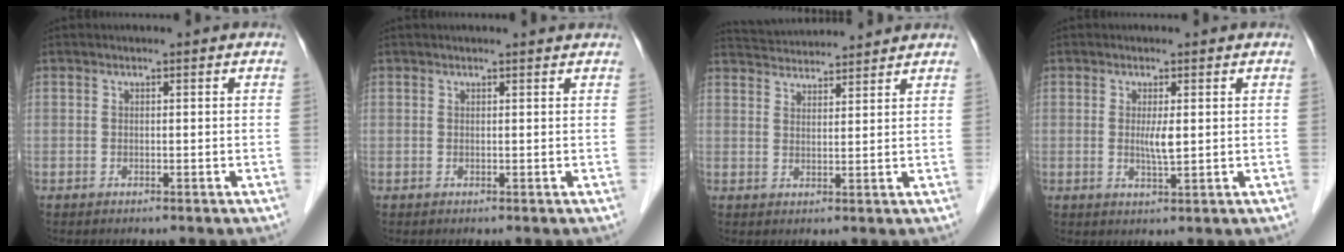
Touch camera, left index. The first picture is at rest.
{"total": 1.6, "force": [1.5, 0.0, 0.3], "torque": [-0.009, 0.006, 0.018]}
{"total": 8.5, "force": [8.3, 0.5, 1.7], "torque": [-0.037, 0.032, 0.129]}
{"total": 2.6, "force": [0.3, 0.3, 2.5], "torque": [-0.051, -0.005, 0.006]}